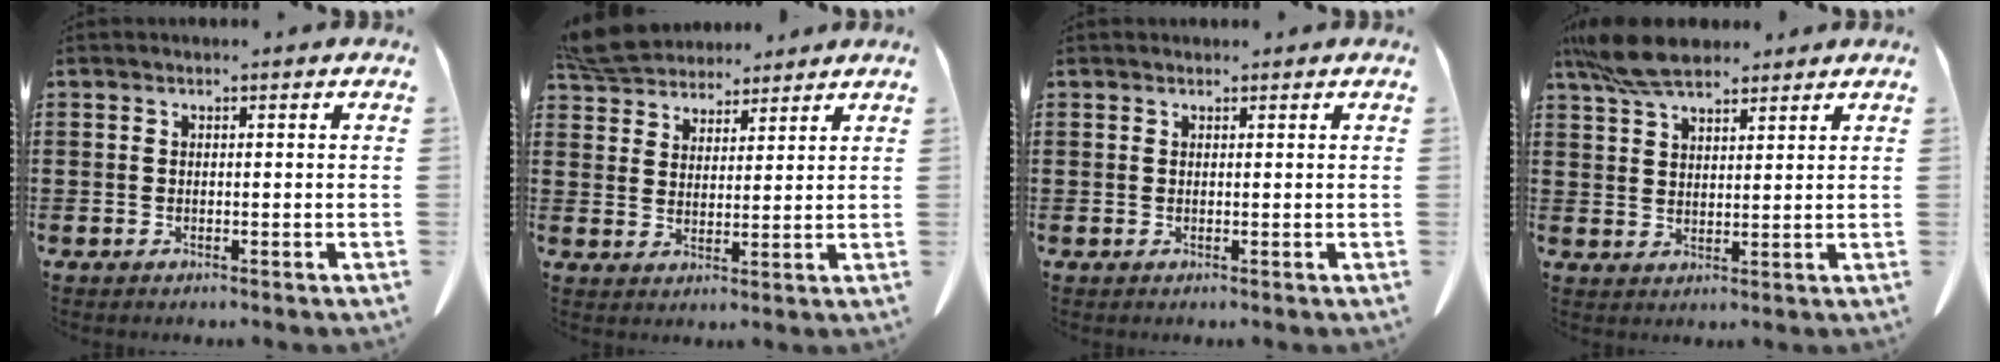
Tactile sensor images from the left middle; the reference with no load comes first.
{"total": 6.8, "force": [6.3, 2.0, 1.3], "torque": [-0.054, -0.016, 0.121]}
{"total": 0.6, "force": [0.5, 0.2, 0.0], "torque": [0.005, -0.005, 0.010]}
{"total": 7.6, "force": [6.1, 2.5, 3.9], "torque": [-0.094, -0.004, 0.117]}